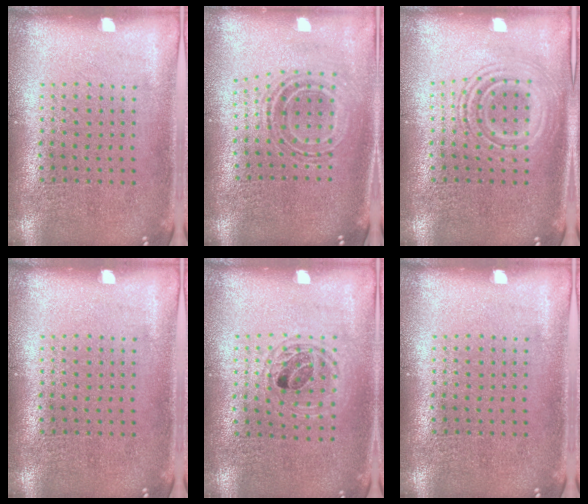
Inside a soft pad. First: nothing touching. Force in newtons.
{"total": 0.7, "press": 0.7, "slide": 0.2}
{"total": 2.5, "press": 2.4, "slide": 0.4}
{"total": 0.0}
{"total": 1.3, "press": 1.2, "slide": 0.4}
{"total": 0.0}